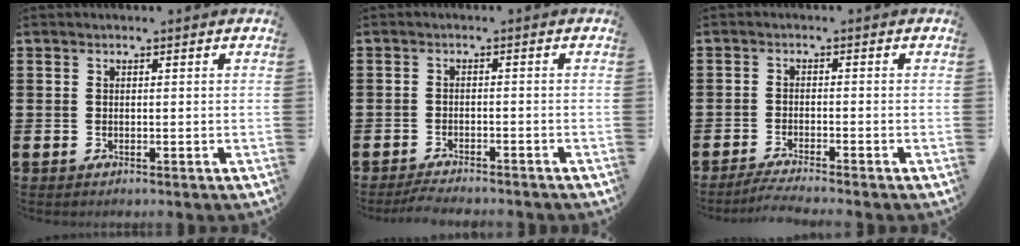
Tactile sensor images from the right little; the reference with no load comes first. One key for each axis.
{"total": 1.9, "fx": -1.9, "fy": 0.1, "fz": 0.4, "tx": -0.009, "ty": 0.006, "tz": -0.038}
{"total": 2.0, "fx": -1.8, "fy": -0.2, "fz": 0.8, "tx": -0.013, "ty": 0.003, "tz": -0.035}